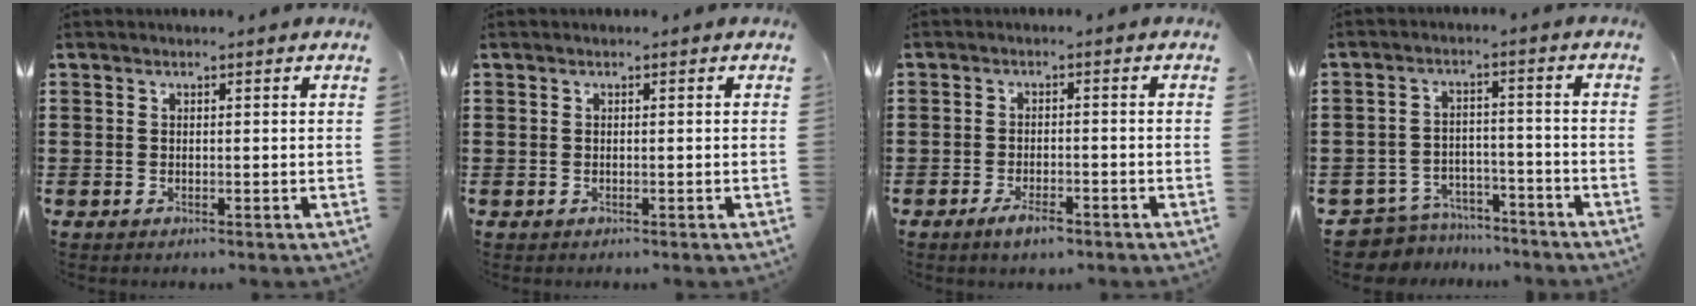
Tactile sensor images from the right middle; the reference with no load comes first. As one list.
[{"total": 0.0}, {"total": 3.2, "force": [-2.1, 1.1, 2.2], "torque": [-0.043, 0.003, -0.041]}, {"total": 6.0, "force": [-5.8, 1.2, 0.2], "torque": [-0.019, 0.013, -0.124]}]